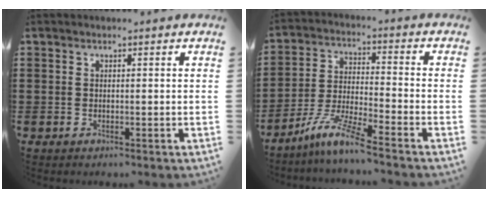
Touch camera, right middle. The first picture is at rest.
{"total": 8.2, "force": [-6.7, -0.1, 4.6], "torque": [-0.105, -0.016, -0.135]}